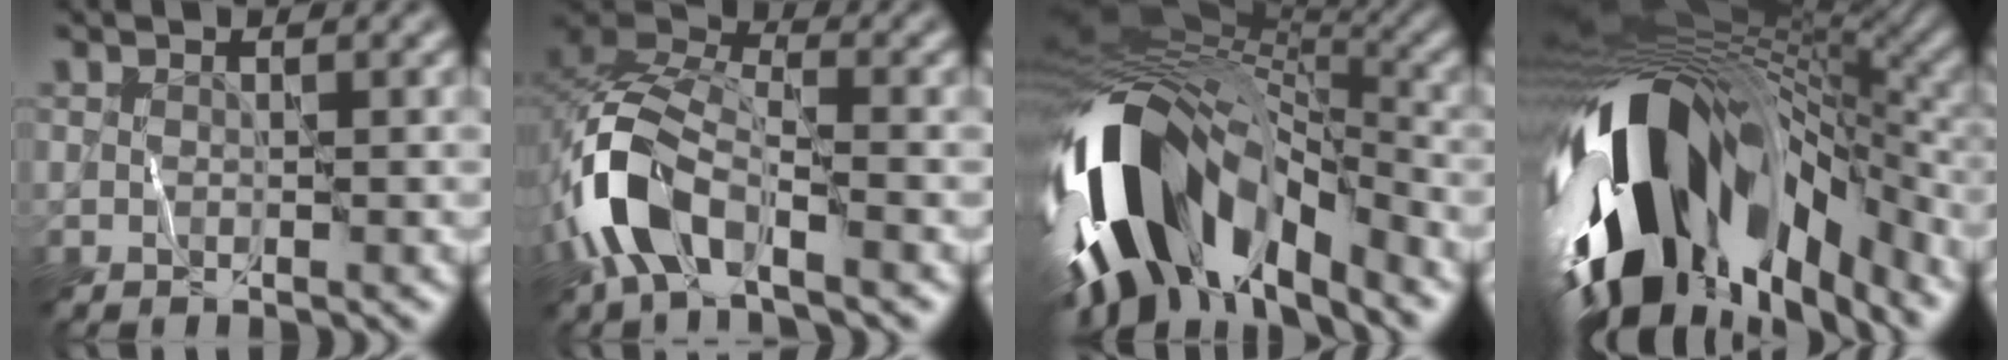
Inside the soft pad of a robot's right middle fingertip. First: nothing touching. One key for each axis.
{"total": 8.3, "fx": -3.9, "fy": 4.3, "fz": 6.0, "tx": -0.126, "ty": 0.005, "tz": -0.085}
{"total": 15.1, "fx": -6.2, "fy": 8.3, "fz": 11.0, "tx": -0.210, "ty": -0.011, "tz": -0.109}
{"total": 16.9, "fx": -5.8, "fy": 8.9, "fz": 13.1, "tx": -0.244, "ty": -0.024, "tz": -0.090}